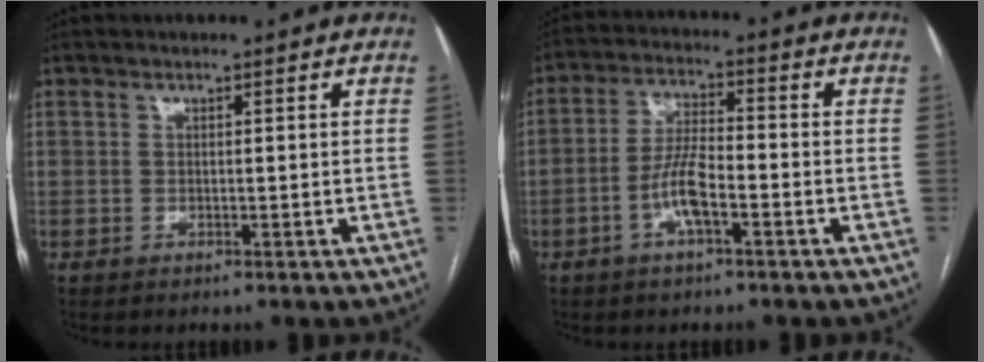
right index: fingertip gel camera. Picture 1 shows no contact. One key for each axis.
{"total": 6.7, "fx": -2.5, "fy": 1.6, "fz": 6.0, "tx": -0.125, "ty": 0.007, "tz": -0.050}